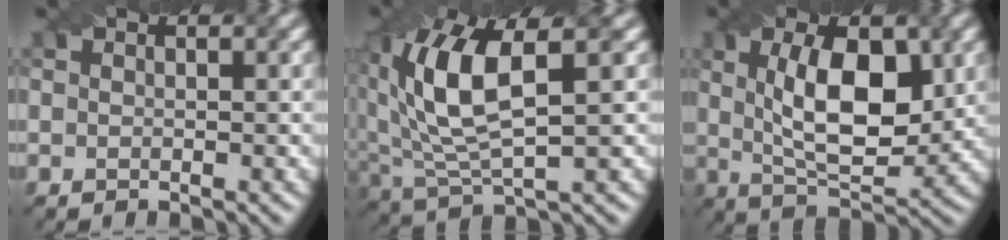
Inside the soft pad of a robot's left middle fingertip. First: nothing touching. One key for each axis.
{"total": 8.9, "fx": 1.5, "fy": 3.9, "fz": 7.8, "tx": -0.173, "ty": 0.009, "tz": 0.040}
{"total": 8.4, "fx": 1.0, "fy": 3.7, "fz": 7.5, "tx": -0.125, "ty": 0.006, "tz": 0.028}